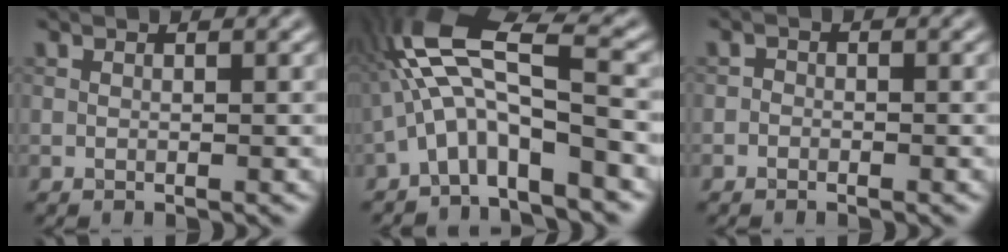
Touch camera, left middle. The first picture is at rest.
{"total": 8.9, "force": [-2.0, 2.6, 8.3], "torque": [-0.164, 0.029, -0.048]}
{"total": 0.7, "force": [-0.5, 0.5, 0.0], "torque": [0.002, 0.000, -0.010]}